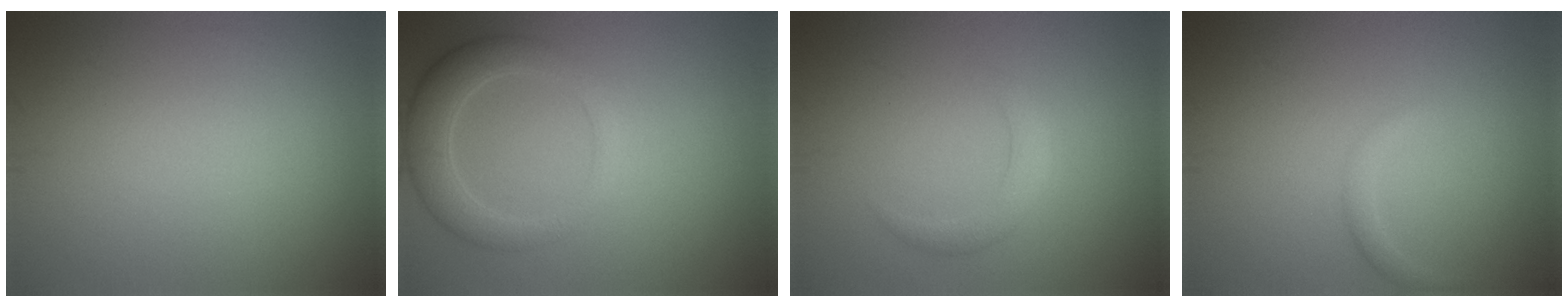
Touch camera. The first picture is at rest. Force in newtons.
{"total": 3.8, "press": 3.8, "slide": 0.2}
{"total": 1.8, "press": 1.8, "slide": 0.0}
{"total": 1.0, "press": 1.0, "slide": 0.1}